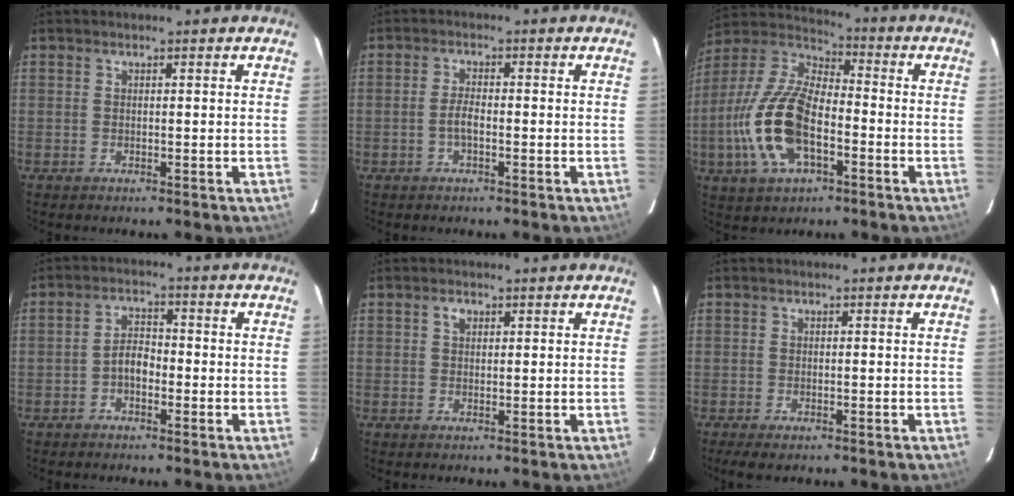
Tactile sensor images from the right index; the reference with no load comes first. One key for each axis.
{"total": 2.3, "fx": -0.9, "fy": 0.7, "fz": 2.0, "tx": -0.044, "ty": 0.004, "tz": -0.017}
{"total": 17.6, "fx": -5.0, "fy": 8.1, "fz": 14.8, "tx": -0.323, "ty": -0.004, "tz": -0.095}
{"total": 3.4, "fx": -1.7, "fy": 2.0, "fz": 2.2, "tx": -0.043, "ty": 0.013, "tz": -0.032}
{"total": 1.7, "fx": 0.7, "fy": 1.2, "fz": 0.9, "tx": -0.016, "ty": 0.007, "tz": 0.012}
{"total": 2.9, "fx": -2.0, "fy": 1.0, "fz": 1.9, "tx": -0.044, "ty": -0.009, "tz": -0.034}